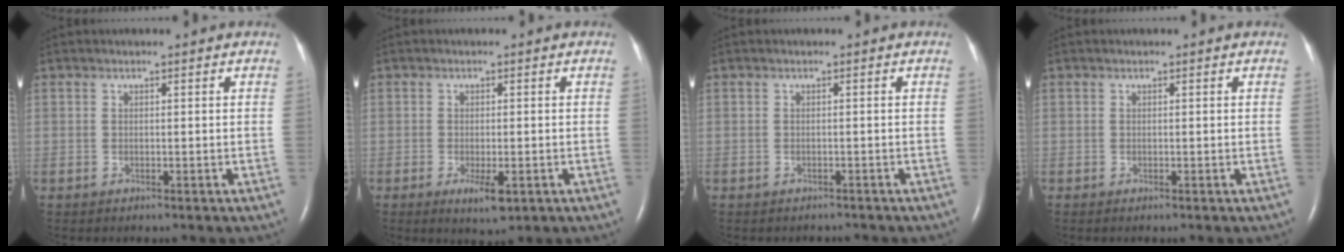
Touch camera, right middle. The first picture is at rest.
{"total": 3.7, "force": [-1.5, 0.9, 3.2], "torque": [-0.056, -0.007, -0.019]}
{"total": 1.6, "force": [-1.4, 0.6, 0.0], "torque": [-0.004, -0.001, -0.018]}
{"total": 0.0}